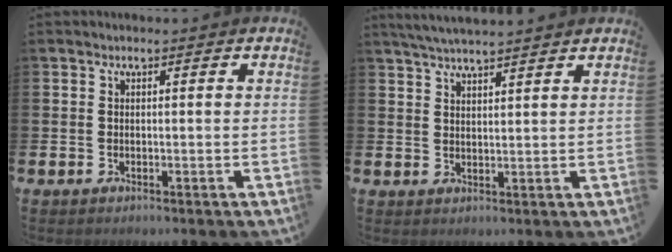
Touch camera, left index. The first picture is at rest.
{"total": 3.9, "force": [3.8, -0.1, 1.0], "torque": [-0.035, -0.007, 0.070]}